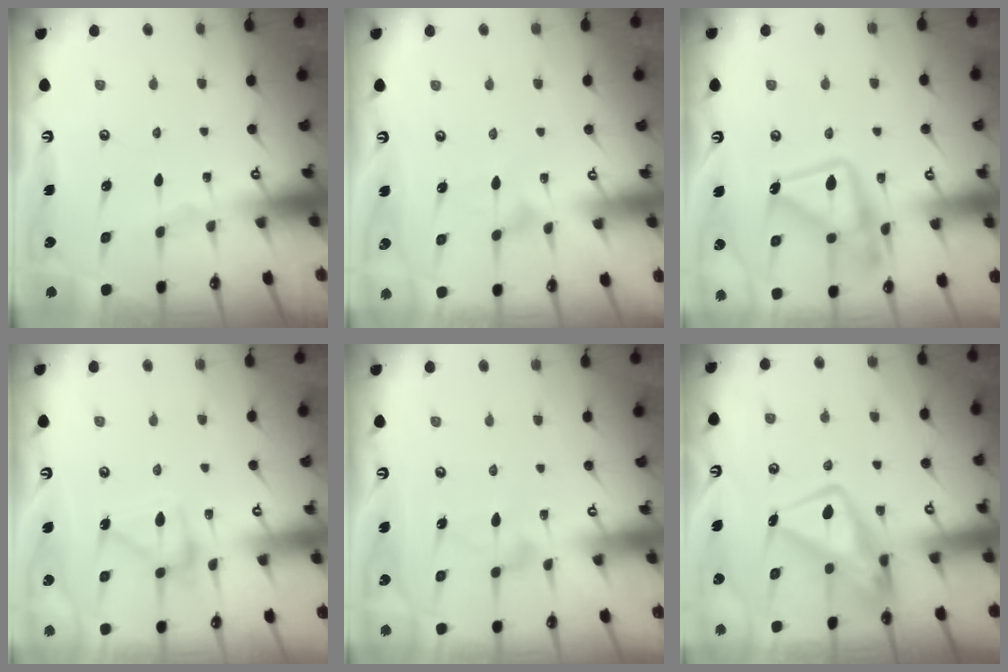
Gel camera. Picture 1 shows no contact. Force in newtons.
{"total": 6.0, "press": 5.9, "slide": 0.4}
{"total": 16.2, "press": 16.2, "slide": 1.2}
{"total": 13.5, "press": 13.5, "slide": 0.8}
{"total": 8.6, "press": 8.6, "slide": 0.4}
{"total": 13.4, "press": 13.4, "slide": 1.1}